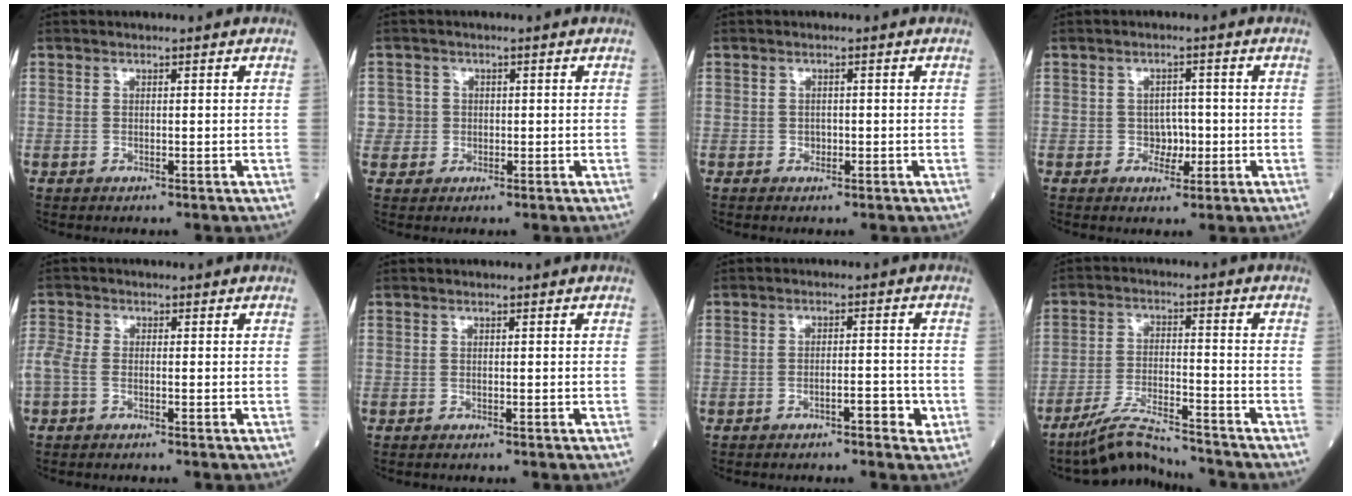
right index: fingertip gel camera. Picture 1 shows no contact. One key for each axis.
{"total": 2.8, "fx": 0.1, "fy": 2.7, "fz": -0.3, "tx": 0.018, "ty": 0.009, "tz": -0.001}
{"total": 0.8, "fx": -0.2, "fy": 0.7, "fz": 0.3, "tx": -0.004, "ty": 0.004, "tz": 0.000}
{"total": 2.7, "fx": -0.6, "fy": 2.2, "fz": 1.6, "tx": -0.018, "ty": 0.007, "tz": -0.005}
{"total": 3.9, "fx": -1.5, "fy": 2.0, "fz": 3.0, "tx": -0.094, "ty": 0.006, "tz": -0.034}
{"total": 1.1, "fx": -0.9, "fy": 0.0, "fz": 0.7, "tx": -0.006, "ty": 0.004, "tz": -0.005}
{"total": 3.5, "fx": -1.6, "fy": 1.0, "fz": 2.9, "tx": -0.040, "ty": 0.008, "tz": -0.021}
{"total": 7.4, "fx": -7.1, "fy": 0.1, "fz": 2.0, "tx": -0.043, "ty": -0.007, "tz": -0.126}